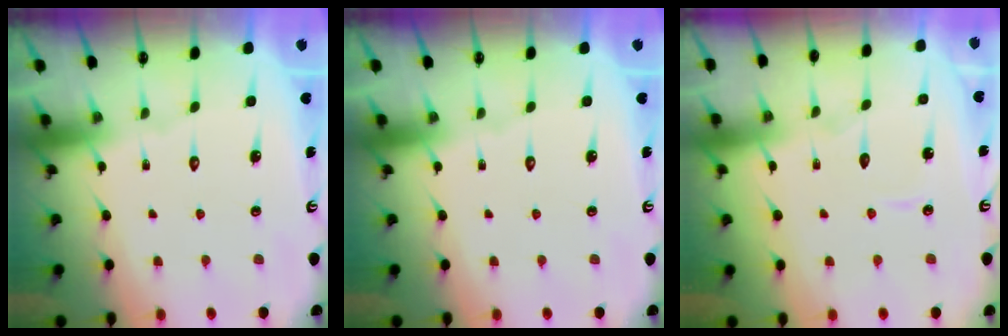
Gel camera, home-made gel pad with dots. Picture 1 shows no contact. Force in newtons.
{"total": 0.0}
{"total": 3.5, "press": 3.5, "slide": 0.3}